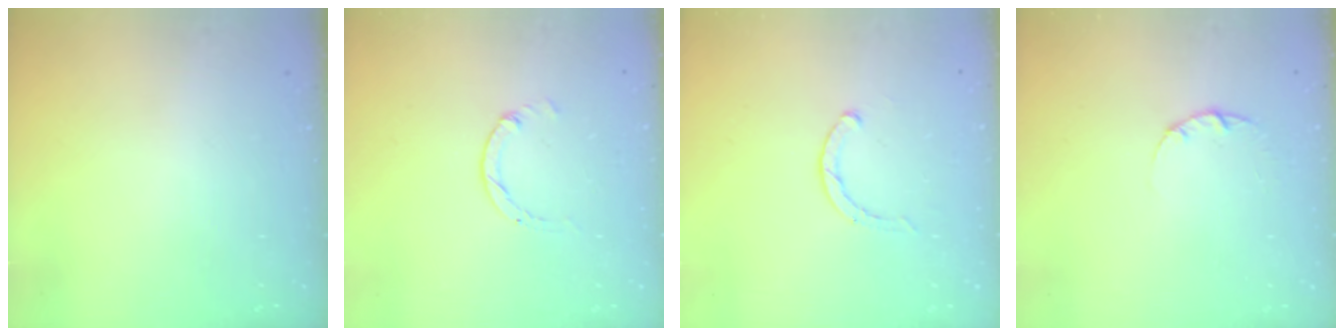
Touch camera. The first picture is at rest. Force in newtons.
{"total": 0.0}
{"total": 1.9, "press": 1.8, "slide": 0.3}
{"total": 2.2, "press": 2.2, "slide": 0.3}